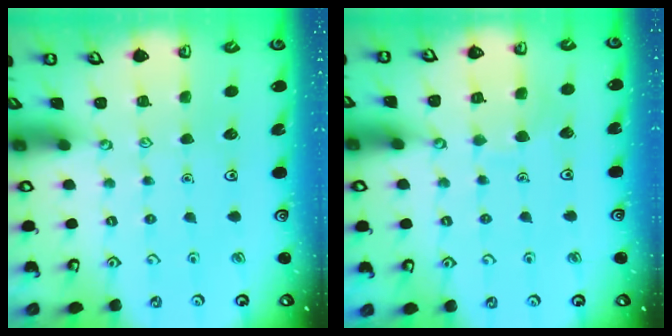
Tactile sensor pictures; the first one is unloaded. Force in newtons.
{"total": 6.3, "press": 6.3, "slide": 0.5}